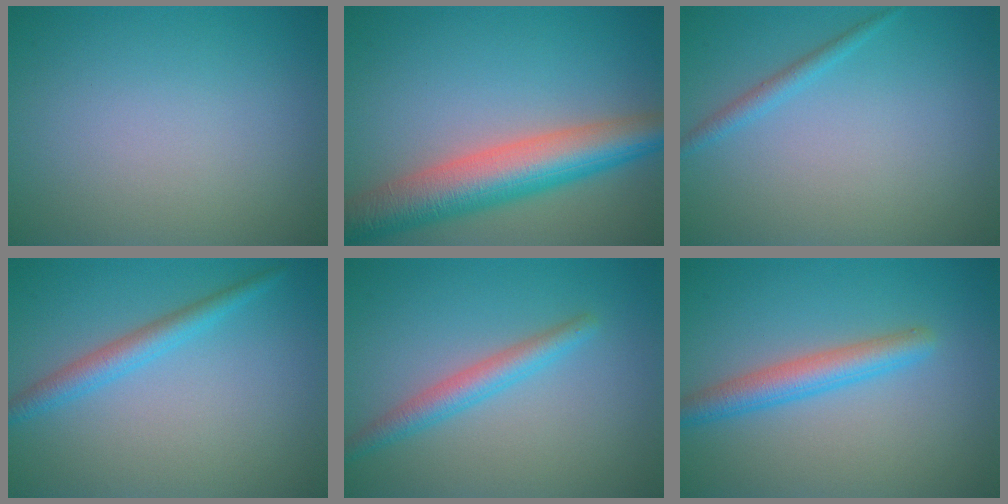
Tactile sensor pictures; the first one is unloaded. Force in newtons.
{"total": 8.2, "press": 8.2, "slide": 0.3}
{"total": 1.3, "press": 1.3, "slide": 0.1}
{"total": 2.5, "press": 2.5, "slide": 0.1}
{"total": 2.7, "press": 2.7, "slide": 0.1}
{"total": 3.3, "press": 3.3, "slide": 0.1}